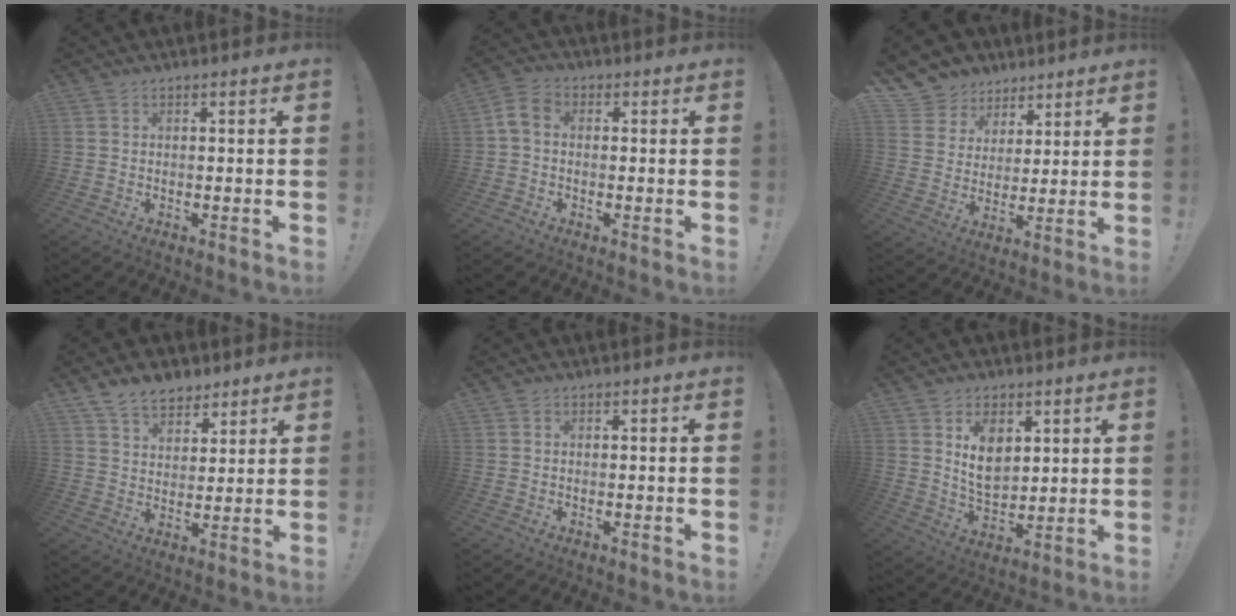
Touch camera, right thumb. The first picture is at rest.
{"total": 5.3, "force": [0.0, 3.8, 3.7], "torque": [-0.077, 0.009, 0.005]}
{"total": 9.0, "force": [5.4, 7.1, 1.1], "torque": [-0.020, -0.044, 0.113]}
{"total": 9.2, "force": [6.8, 5.5, 3.0], "torque": [-0.049, -0.040, 0.132]}
{"total": 0.0}
{"total": 9.6, "force": [4.3, 6.4, 5.8], "torque": [-0.095, -0.022, 0.081]}